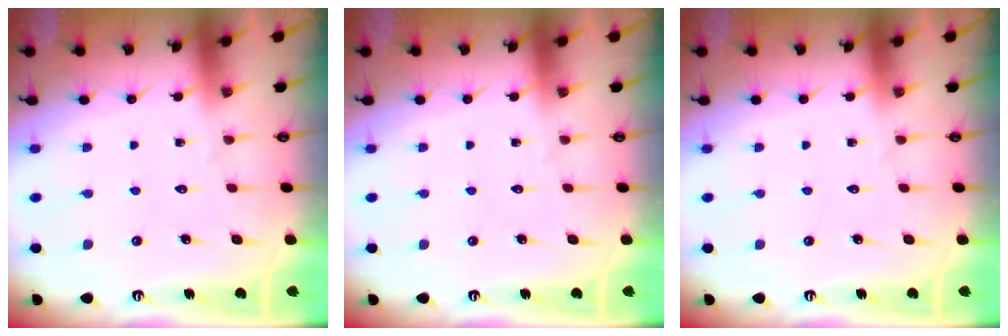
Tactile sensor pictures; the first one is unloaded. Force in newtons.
{"total": 0.0}
{"total": 0.0}